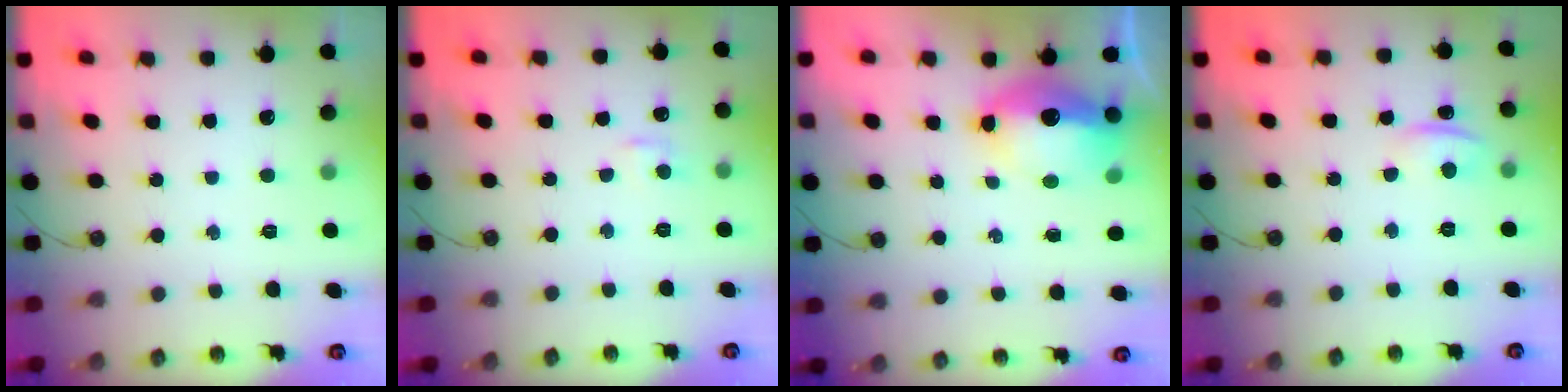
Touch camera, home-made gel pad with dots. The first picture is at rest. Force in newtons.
{"total": 3.4, "press": 3.4, "slide": 0.5}
{"total": 13.4, "press": 13.3, "slide": 1.4}
{"total": 1.6, "press": 1.2, "slide": 1.0}